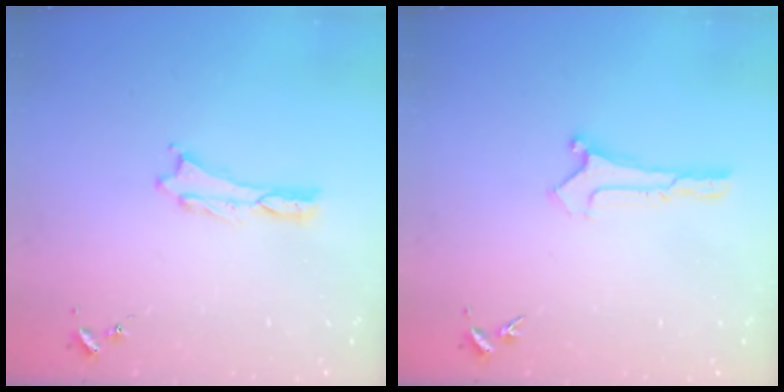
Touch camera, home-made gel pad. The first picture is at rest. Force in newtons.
{"total": 0.0}